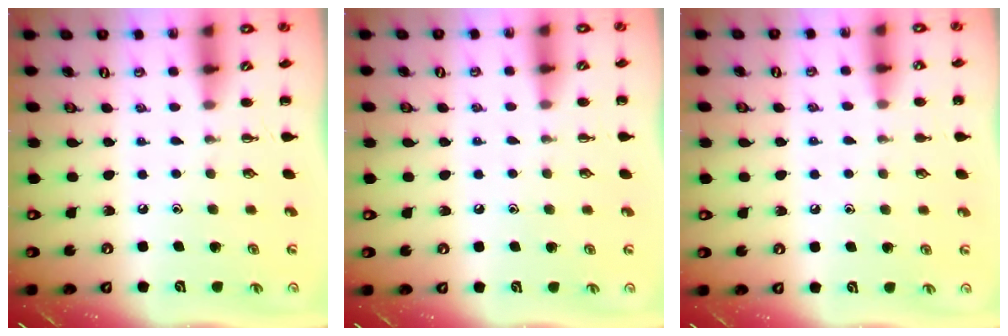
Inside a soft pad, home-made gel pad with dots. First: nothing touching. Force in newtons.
{"total": 3.3, "press": 3.1, "slide": 1.1}
{"total": 5.6, "press": 5.2, "slide": 2.1}